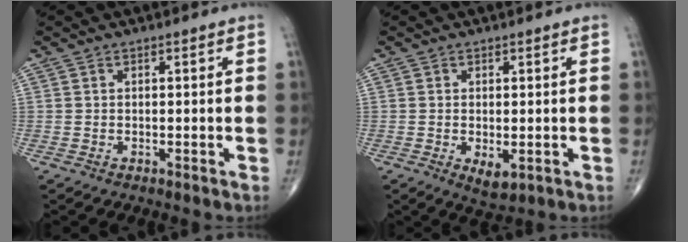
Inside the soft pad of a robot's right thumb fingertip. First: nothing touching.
{"total": 3.4, "force": [-0.8, 1.7, 2.9], "torque": [-0.044, -0.010, -0.006]}